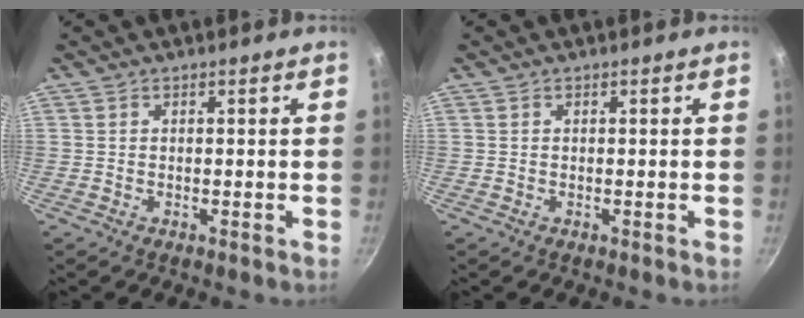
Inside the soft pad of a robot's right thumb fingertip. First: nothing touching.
{"total": 0.0}